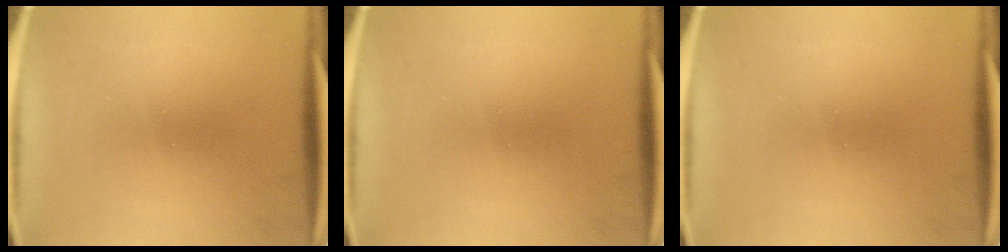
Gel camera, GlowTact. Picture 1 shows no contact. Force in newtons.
{"total": 0.0}
{"total": 0.0}